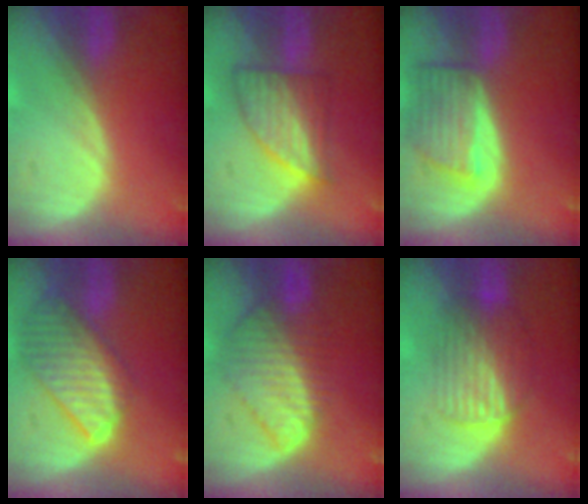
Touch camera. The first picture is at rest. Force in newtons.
{"total": 7.0, "press": 6.4, "slide": 2.8}
{"total": 7.0, "press": 6.6, "slide": 2.4}
{"total": 9.7, "press": 8.3, "slide": 5.0}
{"total": 8.6, "press": 7.5, "slide": 4.1}
{"total": 6.4, "press": 6.3, "slide": 1.1}